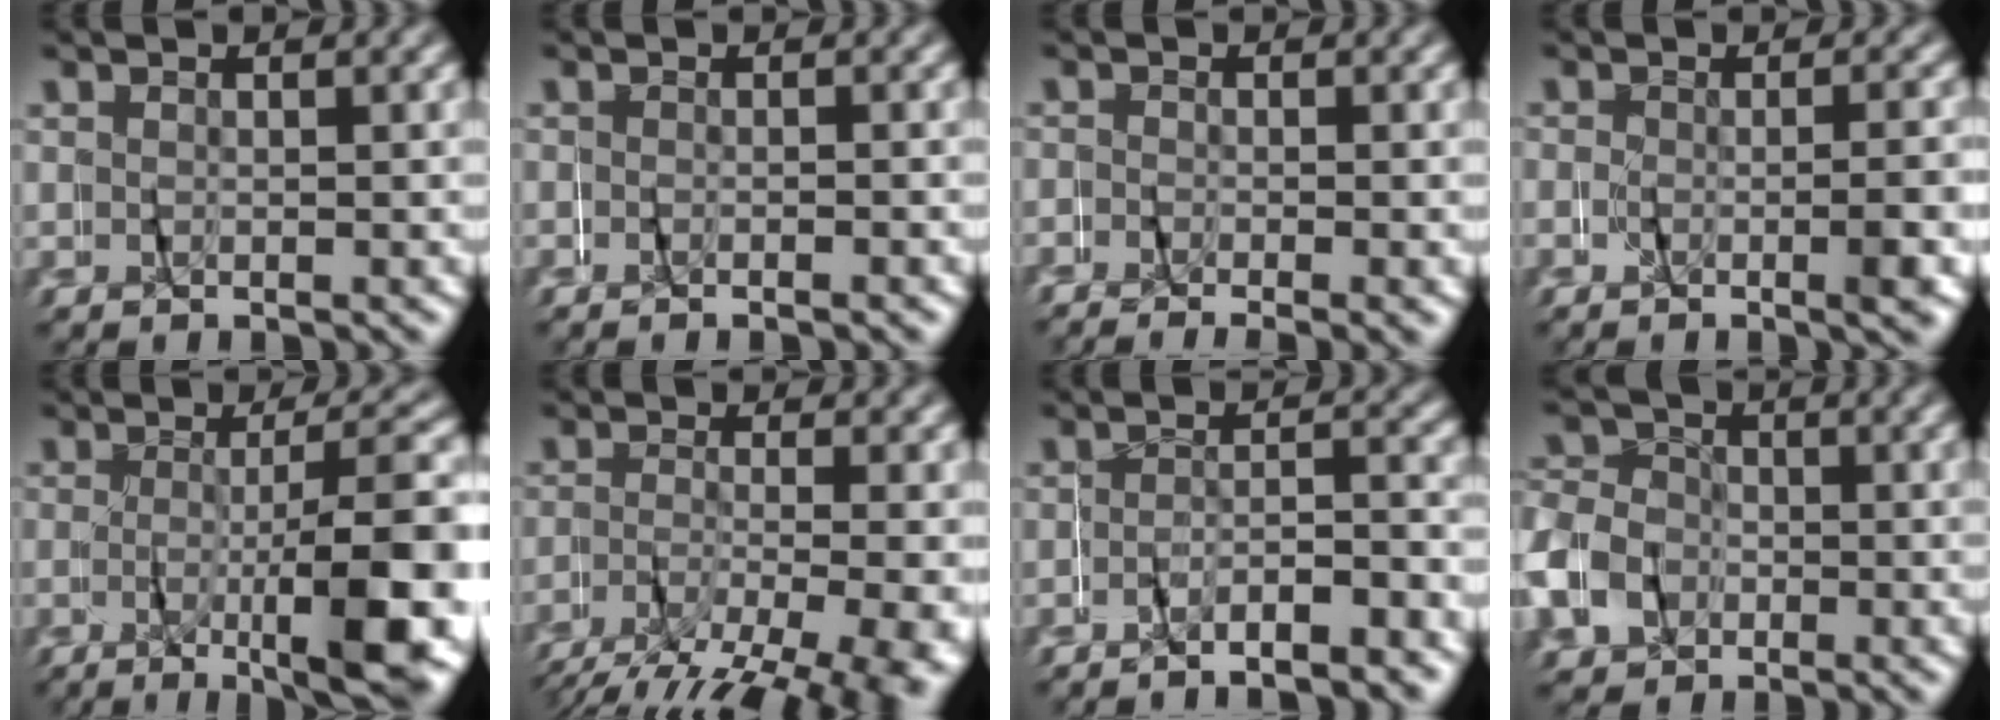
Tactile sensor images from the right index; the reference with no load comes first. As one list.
[{"total": 1.1, "force": [-1.0, -0.5, -0.1], "torque": [0.000, 0.003, -0.021]}, {"total": 2.0, "force": [-2.0, -0.1, 0.4], "torque": [-0.007, -0.002, -0.037]}, {"total": 2.0, "force": [-1.3, -1.0, 1.2], "torque": [-0.007, 0.006, -0.023]}, {"total": 9.0, "force": [-3.0, 1.1, 8.4], "torque": [-0.095, 0.005, -0.047]}, {"total": 6.5, "force": [-3.3, 2.5, 5.0], "torque": [-0.077, -0.018, -0.047]}, {"total": 4.4, "force": [-4.4, 0.3, 0.8], "torque": [0.002, 0.008, -0.083]}, {"total": 7.7, "force": [-1.3, 7.2, 2.3], "torque": [-0.065, -0.009, -0.030]}]